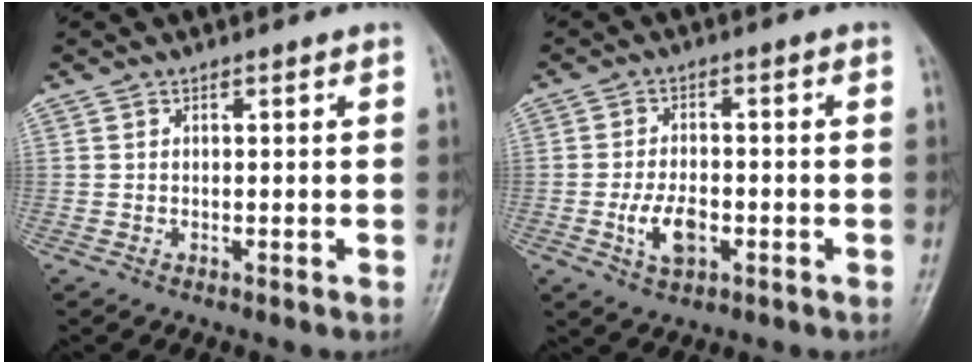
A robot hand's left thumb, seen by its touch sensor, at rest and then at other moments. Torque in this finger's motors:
{"motor_torque": [-0.20, 0.44, 0.53, -0.02, 0.05]}